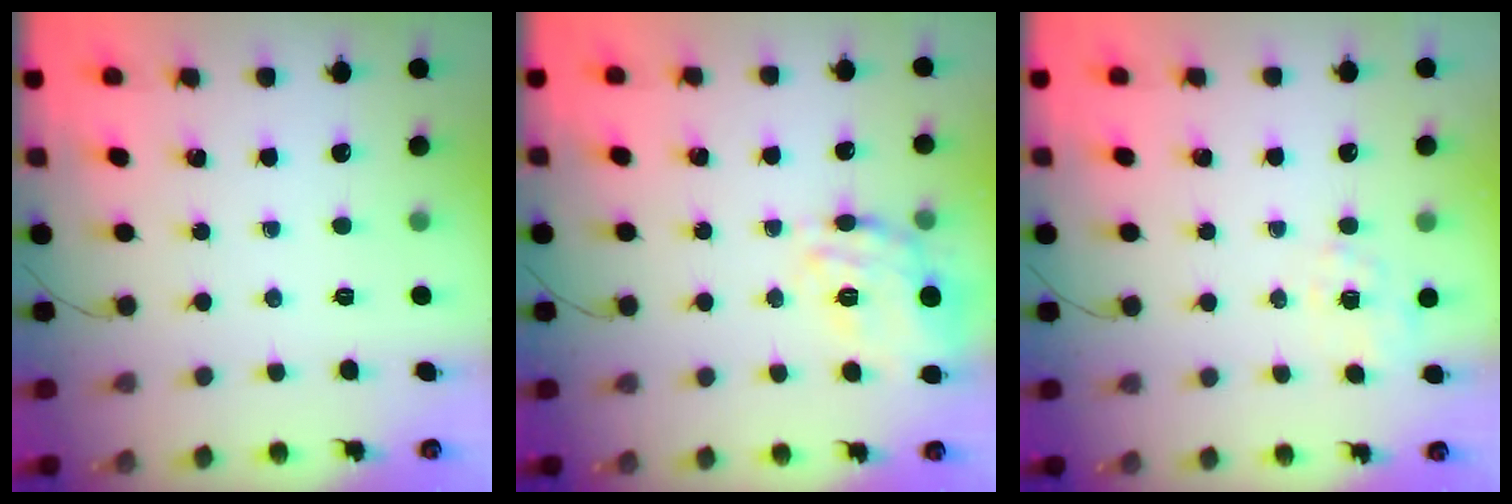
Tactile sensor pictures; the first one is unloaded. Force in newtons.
{"total": 16.1, "press": 16.1, "slide": 1.0}
{"total": 2.5, "press": 1.9, "slide": 1.6}